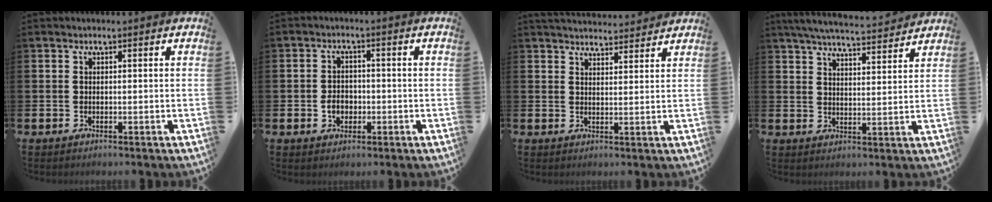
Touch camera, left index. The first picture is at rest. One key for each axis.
{"total": 3.0, "fx": -0.8, "fy": 2.3, "fz": 1.6, "tx": -0.020, "ty": -0.002, "tz": -0.022}
{"total": 3.9, "fx": 3.9, "fy": 0.5, "fz": 0.1, "tx": -0.008, "ty": -0.020, "tz": 0.072}
{"total": 6.2, "fx": 6.0, "fy": 0.5, "fz": 1.5, "tx": -0.044, "ty": -0.034, "tz": 0.106}